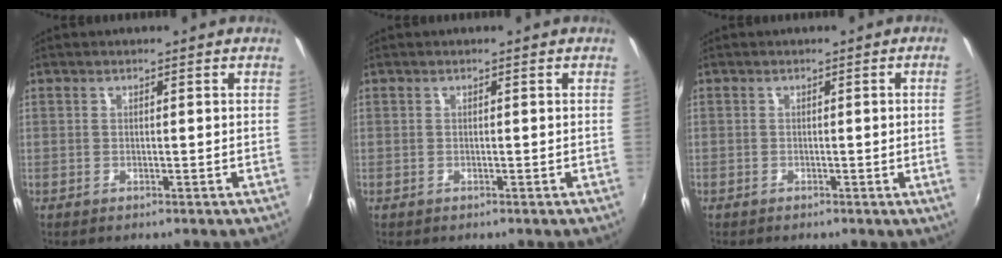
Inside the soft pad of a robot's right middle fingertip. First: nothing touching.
{"total": 0.0}
{"total": 2.3, "force": [-0.2, -1.4, 1.8], "torque": [-0.025, -0.013, 0.002]}